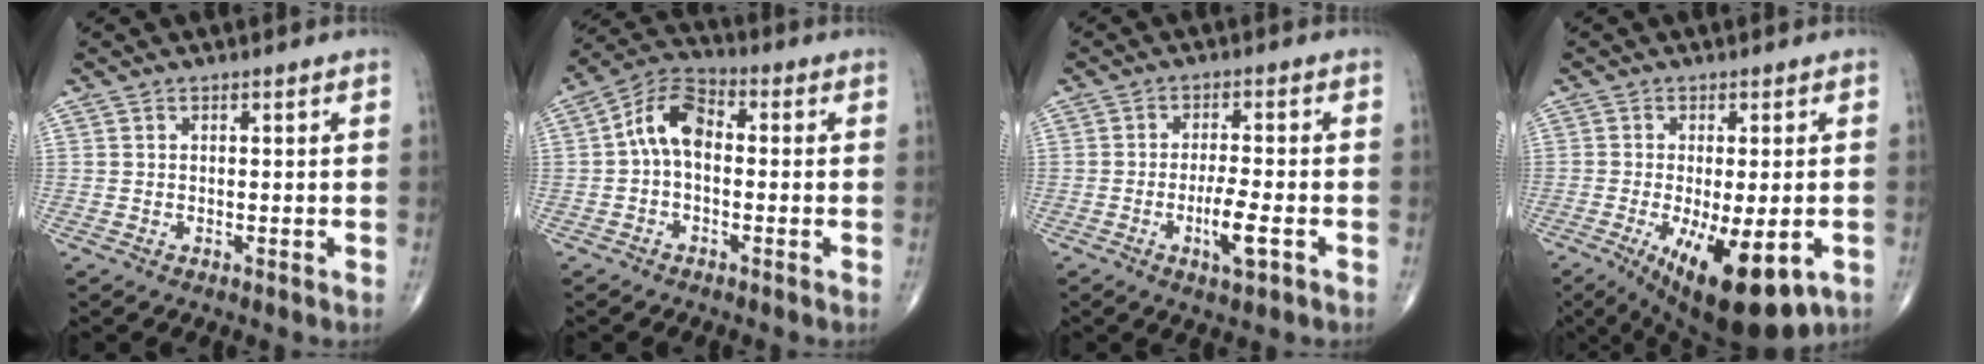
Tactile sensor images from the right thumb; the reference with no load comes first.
{"total": 8.4, "force": [-0.1, 5.1, 6.7], "torque": [-0.112, 0.029, -0.017]}
{"total": 5.9, "force": [-2.2, 1.3, 5.3], "torque": [-0.097, 0.005, -0.037]}
{"total": 14.6, "force": [-4.8, 5.0, 12.9], "torque": [-0.196, -0.022, -0.059]}